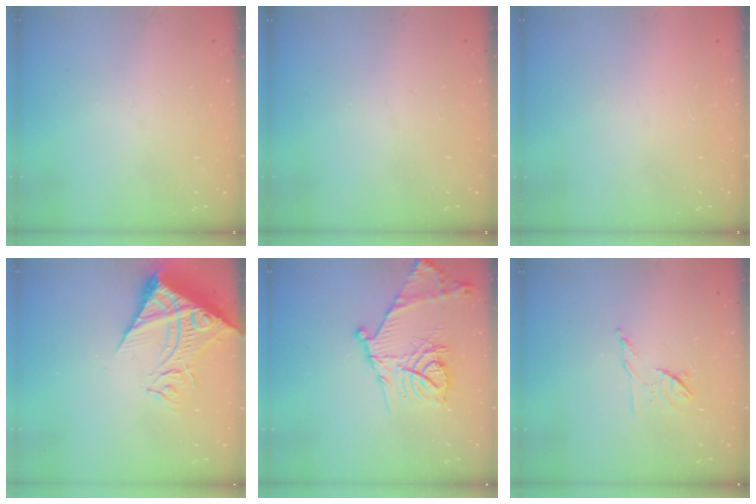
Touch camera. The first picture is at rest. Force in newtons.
{"total": 0.0}
{"total": 1.5, "press": 1.5, "slide": 0.1}
{"total": 14.2, "press": 14.1, "slide": 1.9}
{"total": 19.6, "press": 19.6, "slide": 1.5}
{"total": 7.1, "press": 7.0, "slide": 1.2}